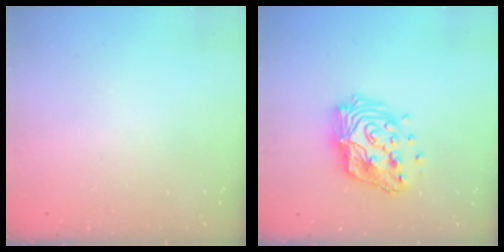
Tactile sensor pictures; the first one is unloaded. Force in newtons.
{"total": 15.9, "press": 15.9, "slide": 1.0}